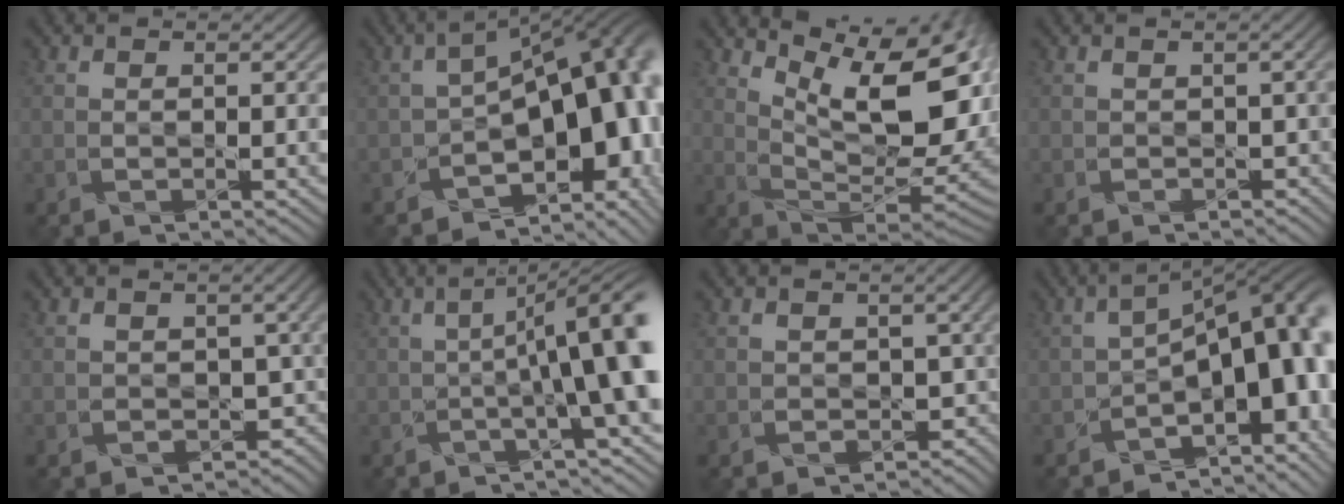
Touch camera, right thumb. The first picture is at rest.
{"total": 15.4, "force": [-3.8, 8.7, 12.1], "torque": [-0.135, -0.023, -0.031]}
{"total": 14.1, "force": [5.6, 6.1, 11.4], "torque": [-0.178, 0.004, 0.100]}
{"total": 0.7, "force": [-0.3, 0.5, -0.3], "torque": [0.015, -0.005, 0.003]}
{"total": 3.3, "force": [-0.3, 3.1, 1.2], "torque": [-0.018, -0.023, 0.002]}
{"total": 10.5, "force": [-0.3, 2.1, 10.3], "torque": [-0.126, 0.009, -0.002]}
{"total": 3.1, "force": [-0.3, 2.9, 0.9], "torque": [-0.013, -0.019, -0.001]}
{"total": 14.7, "force": [-3.5, 7.2, 12.3], "torque": [-0.140, -0.024, -0.027]}